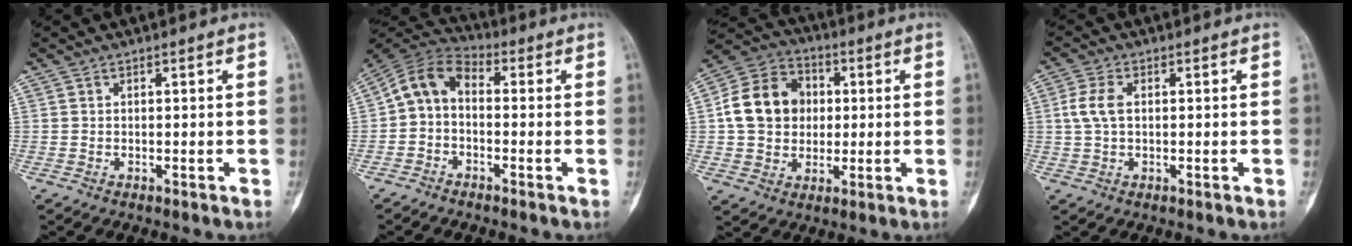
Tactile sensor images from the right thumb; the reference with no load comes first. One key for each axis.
{"total": 7.9, "fx": -0.6, "fy": 5.2, "fz": 5.9, "tx": -0.101, "ty": 0.032, "tz": -0.031}
{"total": 13.6, "fx": 1.1, "fy": 11.3, "fz": 7.6, "tx": -0.115, "ty": 0.019, "tz": 0.014}
{"total": 4.6, "fx": 0.6, "fy": 2.6, "fz": 3.7, "tx": -0.091, "ty": 0.009, "tz": 0.010}